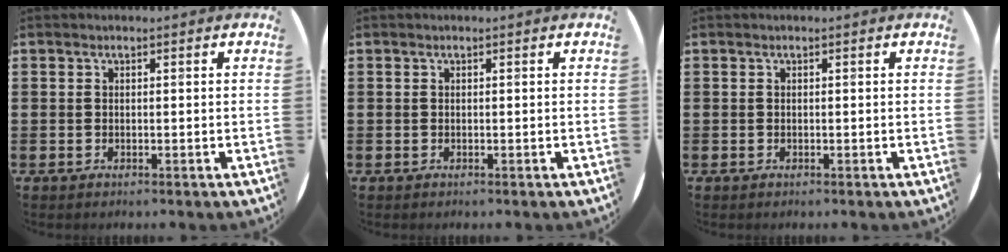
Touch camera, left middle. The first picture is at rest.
{"total": 0.0}
{"total": 0.0}